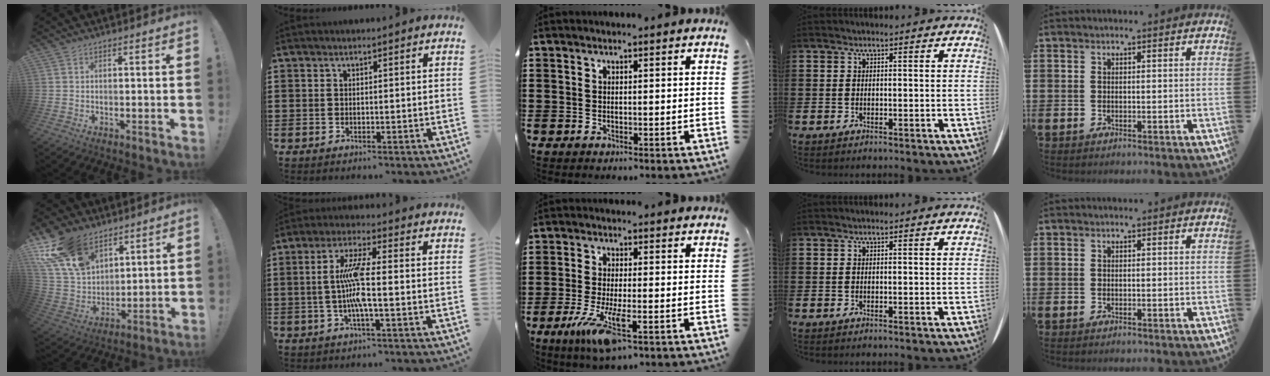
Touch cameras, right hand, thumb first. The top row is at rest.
{"thumb": {"total": 19.3, "force": [11.9, 11.6, 9.7], "torque": [-0.206, -0.061, 0.230]}, "index": {"total": 7.4, "force": [-0.8, 1.0, 7.3], "torque": [-0.153, -0.006, -0.025]}, "middle": {"total": 7.8, "force": [-3.3, 1.6, 6.9], "torque": [-0.149, -0.018, -0.059]}}